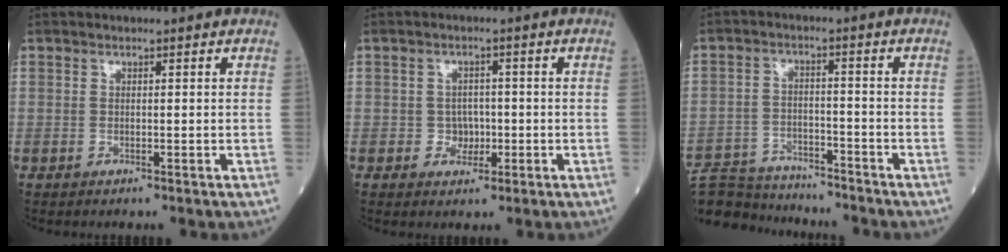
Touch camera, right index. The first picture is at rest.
{"total": 2.8, "force": [-0.6, 2.5, 1.1], "torque": [-0.004, 0.008, -0.006]}
{"total": 13.4, "force": [-12.8, 3.1, 2.8], "torque": [-0.056, 0.013, -0.199]}